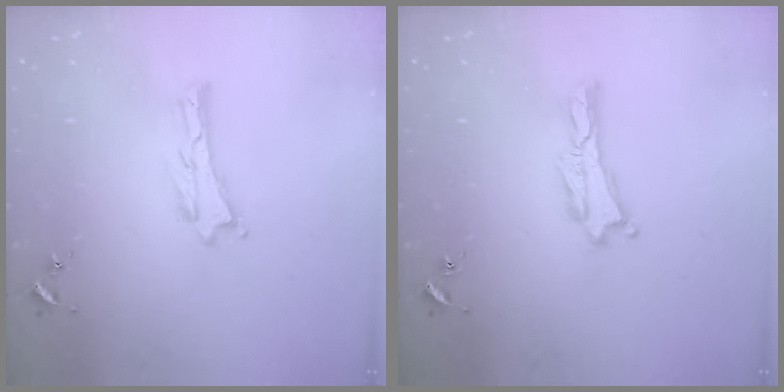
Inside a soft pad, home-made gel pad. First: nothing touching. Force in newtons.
{"total": 0.0}